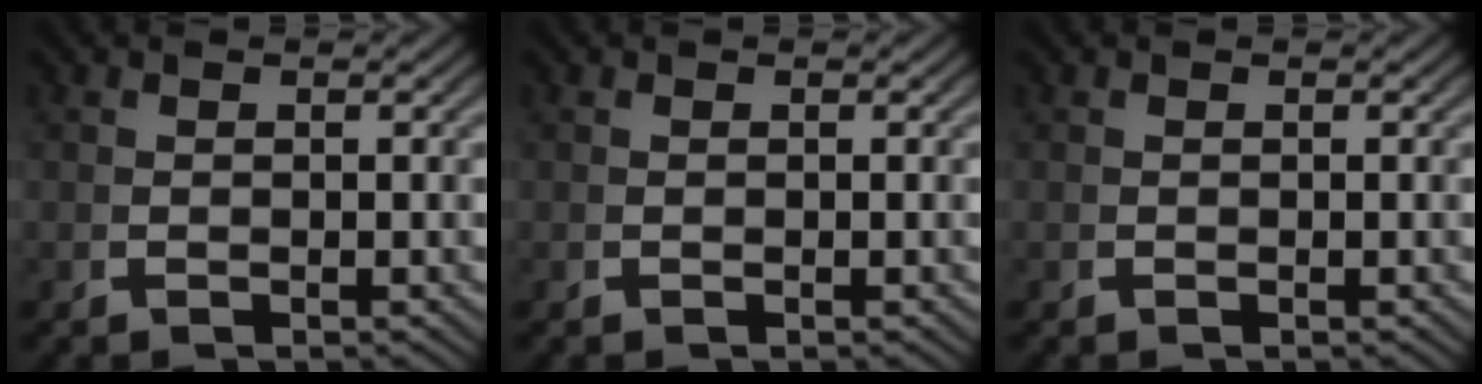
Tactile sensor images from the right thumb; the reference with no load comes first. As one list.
[{"total": 0.0}, {"total": 0.0}]